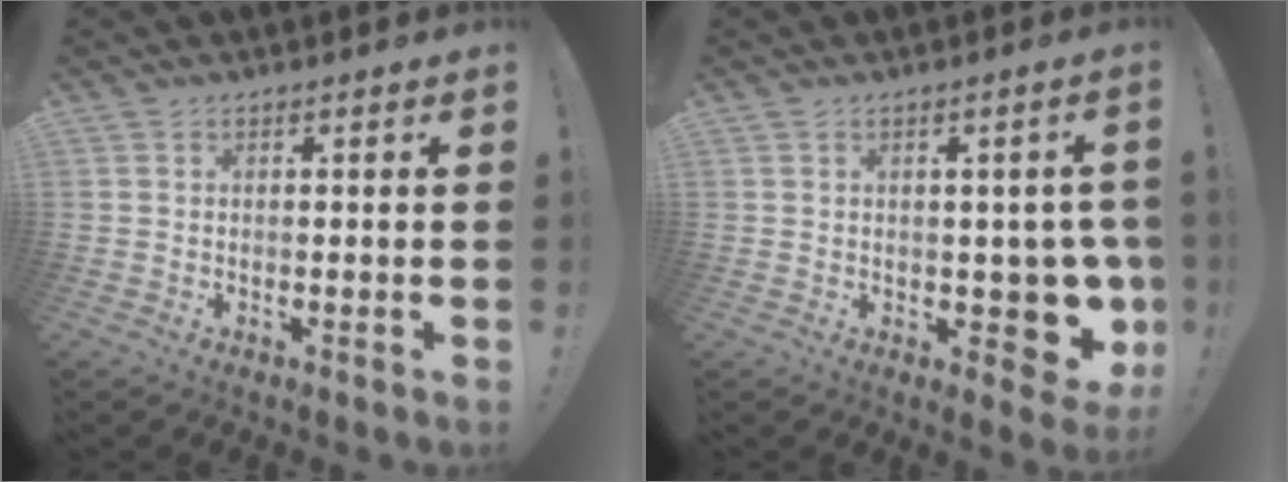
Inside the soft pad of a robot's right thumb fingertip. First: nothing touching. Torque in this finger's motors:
{"motor_torque": [1.14, 1.11, 0.40, -0.33, 0.15]}